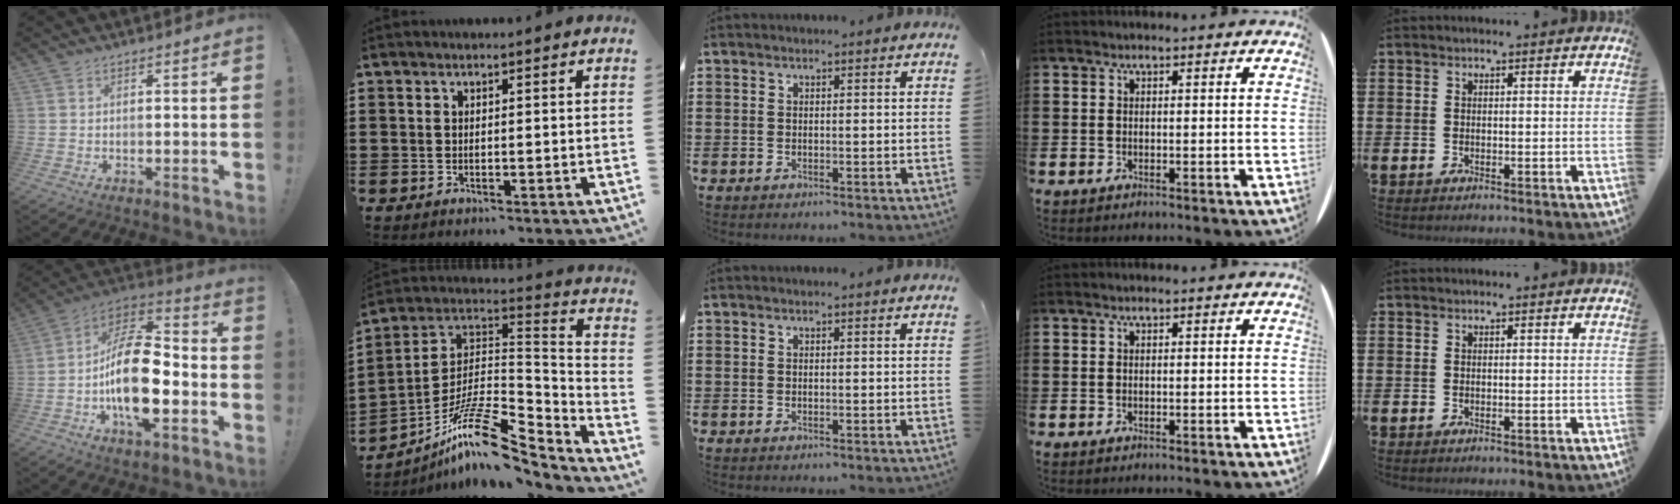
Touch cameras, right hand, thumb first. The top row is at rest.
{"thumb": {"total": 21.3, "force": [-4.9, 10.0, 18.1], "torque": [-0.328, 0.028, -0.076]}, "index": {"total": 14.2, "force": [-8.9, 4.7, 10.0], "torque": [-0.193, 0.018, -0.163]}}